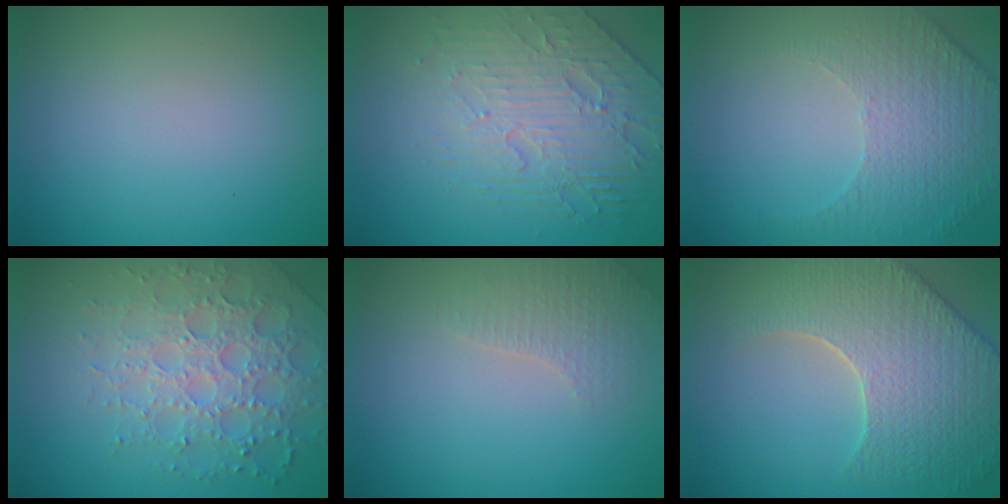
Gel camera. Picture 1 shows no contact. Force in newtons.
{"total": 4.7, "press": 4.2, "slide": 2.2}
{"total": 5.2, "press": 3.4, "slide": 4.0}
{"total": 4.9, "press": 4.7, "slide": 1.3}
{"total": 2.3, "press": 2.2, "slide": 0.7}
{"total": 8.6, "press": 6.4, "slide": 5.7}